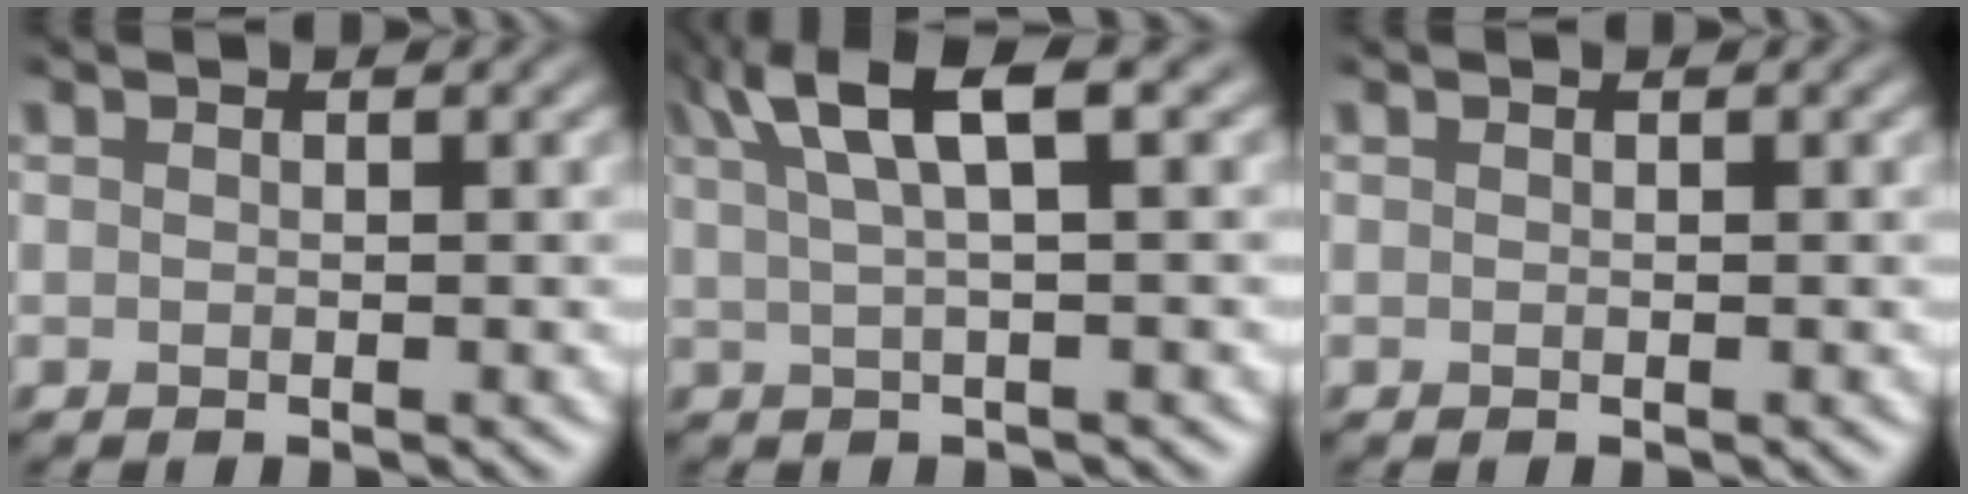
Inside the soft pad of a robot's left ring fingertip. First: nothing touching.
{"total": 5.2, "force": [2.7, 0.8, 4.4], "torque": [-0.071, 0.015, 0.048]}
{"total": 0.0}